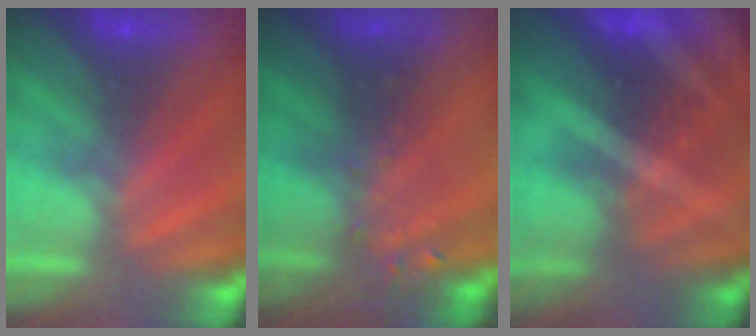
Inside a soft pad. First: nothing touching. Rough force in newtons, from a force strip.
{"total": 7.3}
{"total": 9.1}